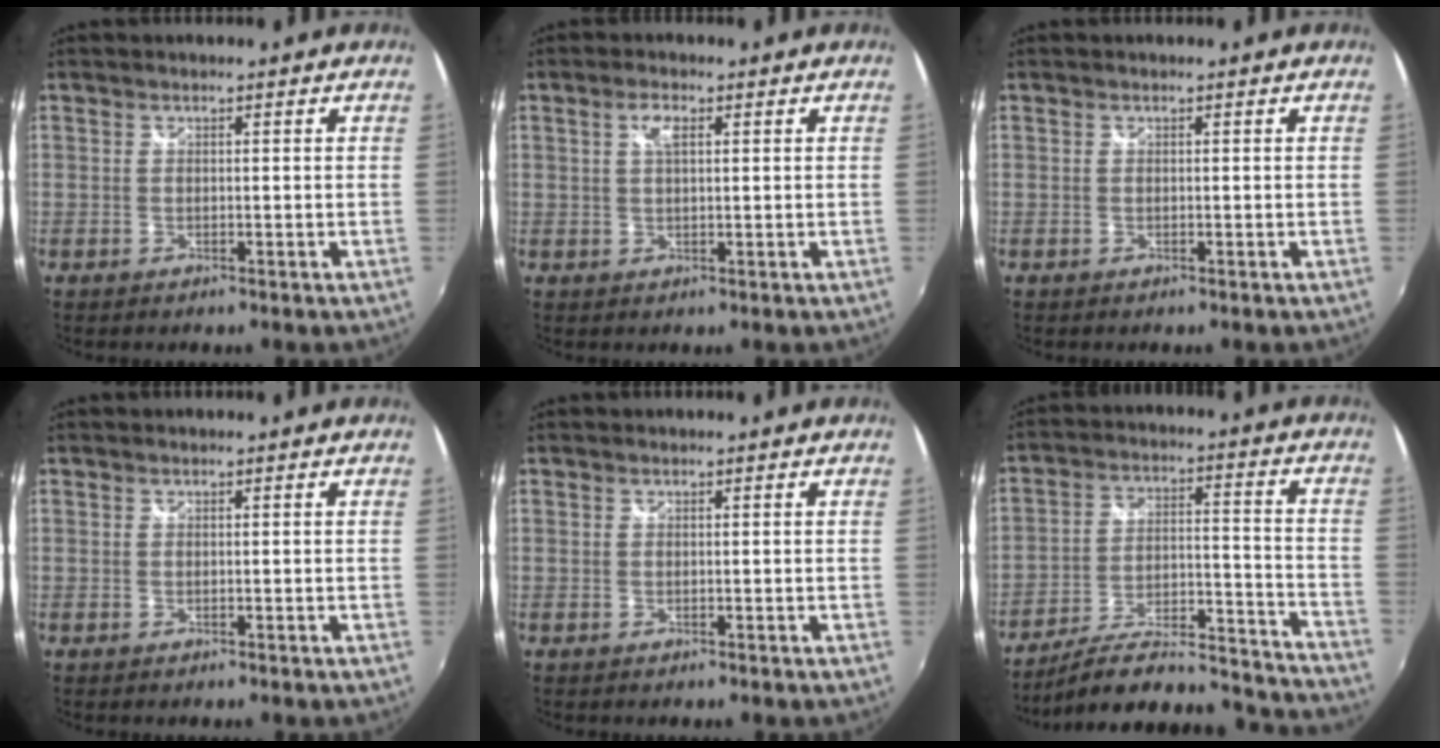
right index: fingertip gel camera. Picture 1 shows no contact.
{"total": 2.7, "force": [1.0, 1.0, 2.3], "torque": [-0.045, 0.005, 0.016]}
{"total": 0.0}
{"total": 0.0}
{"total": 0.0}
{"total": 25.0, "force": [-22.3, 5.3, 10.0], "torque": [-0.163, -0.006, -0.296]}